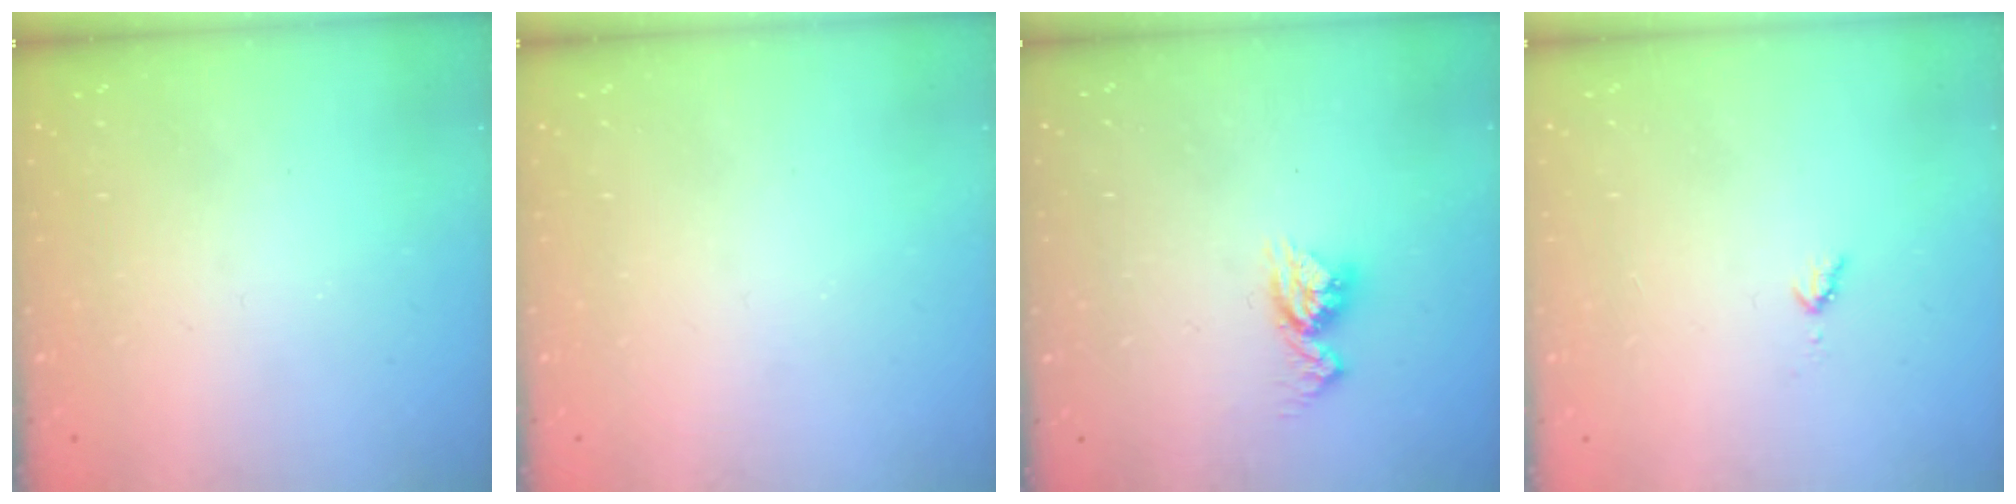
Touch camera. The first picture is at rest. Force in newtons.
{"total": 0.0}
{"total": 9.2, "press": 9.2, "slide": 0.8}
{"total": 2.8, "press": 2.8, "slide": 0.4}